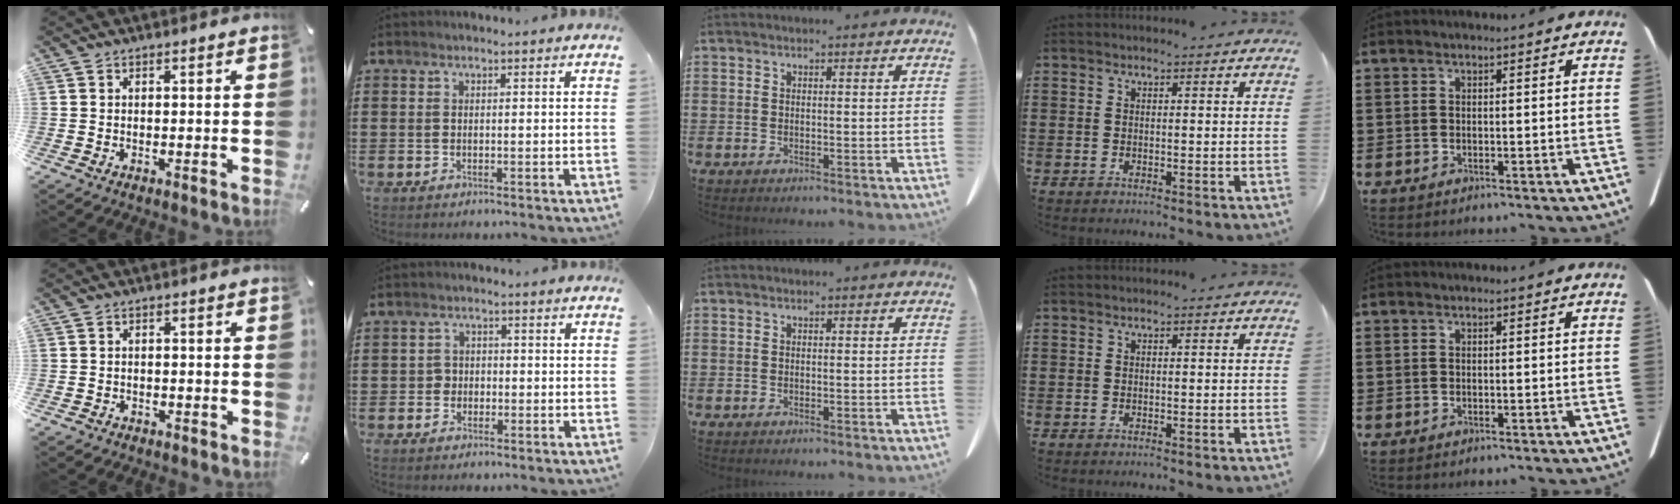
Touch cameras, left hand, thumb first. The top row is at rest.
{"thumb": {"total": 1.1, "force": [-0.8, 0.8, 0.1], "torque": [-0.004, 0.005, -0.019]}, "index": {"total": 2.0, "force": [-0.8, 1.8, 0.4], "torque": [-0.015, 0.004, -0.019]}}